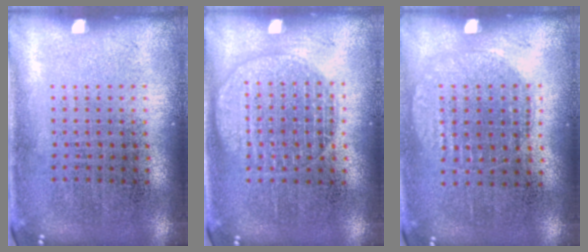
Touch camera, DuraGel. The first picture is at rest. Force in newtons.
{"total": 1.3, "press": 1.3, "slide": 0.1}
{"total": 0.9, "press": 0.8, "slide": 0.4}